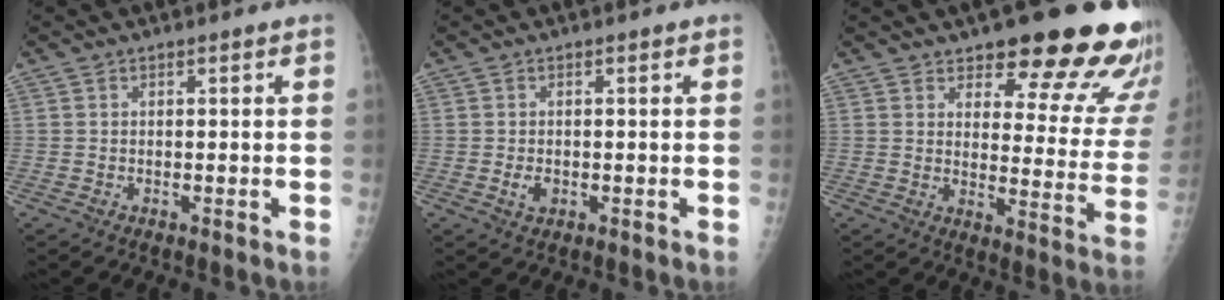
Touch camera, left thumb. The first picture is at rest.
{"total": 2.0, "force": [-0.4, 1.4, 1.4], "torque": [-0.022, -0.001, -0.004]}
{"total": 20.9, "force": [15.9, 6.5, 12.0], "torque": [-0.101, -0.096, 0.188]}